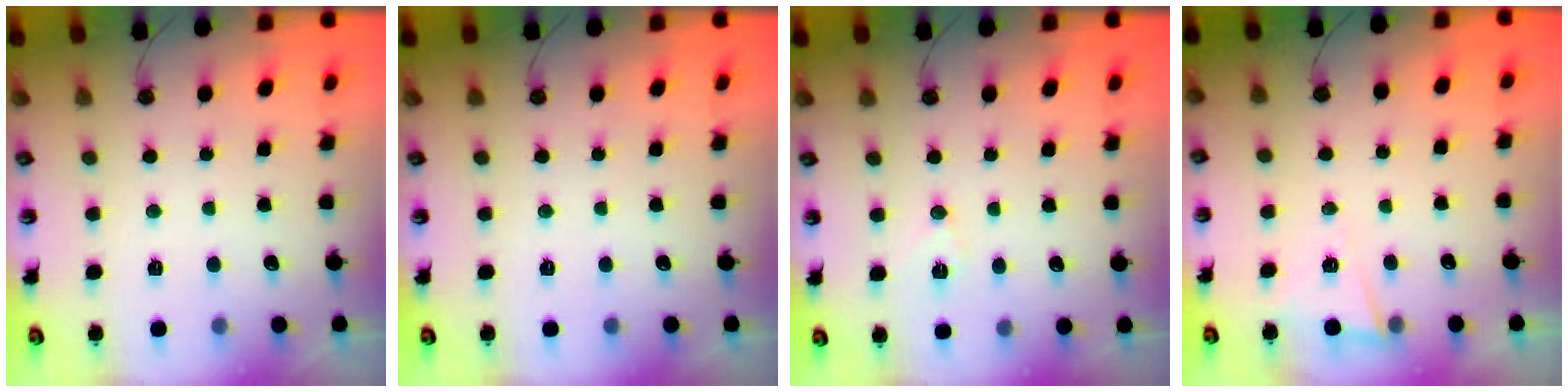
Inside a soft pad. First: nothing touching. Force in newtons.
{"total": 0.0}
{"total": 6.1, "press": 5.6, "slide": 2.5}
{"total": 2.8, "press": 2.4, "slide": 1.4}